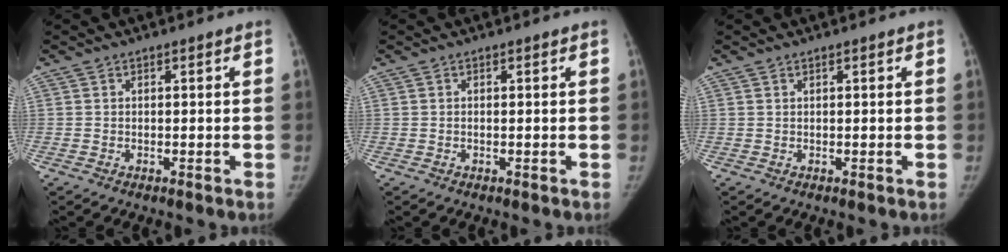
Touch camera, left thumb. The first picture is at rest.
{"total": 0.0}
{"total": 0.0}